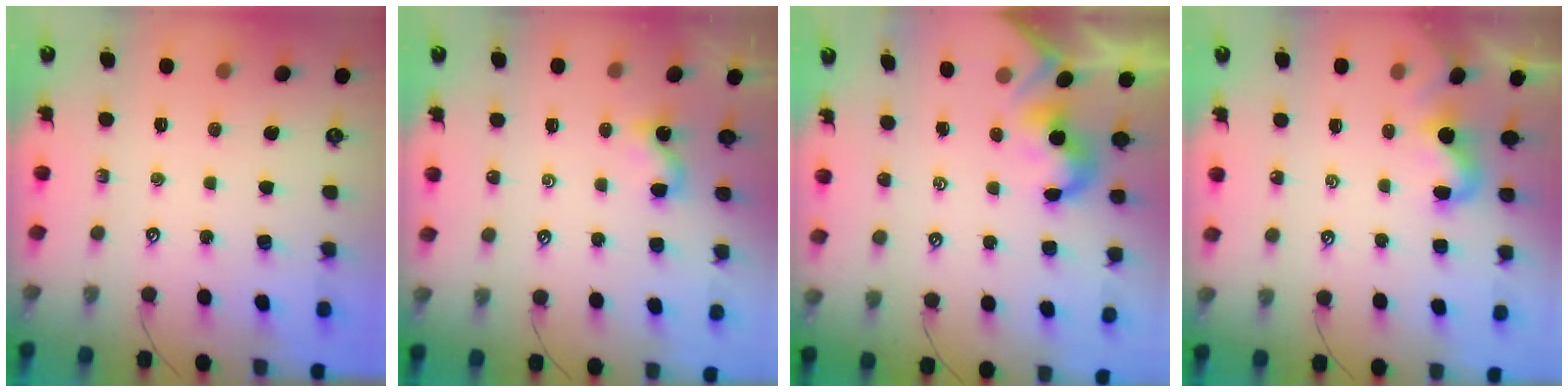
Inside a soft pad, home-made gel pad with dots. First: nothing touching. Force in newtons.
{"total": 0.0}
{"total": 2.0, "press": 1.9, "slide": 0.5}
{"total": 1.8, "press": 1.8, "slide": 0.3}